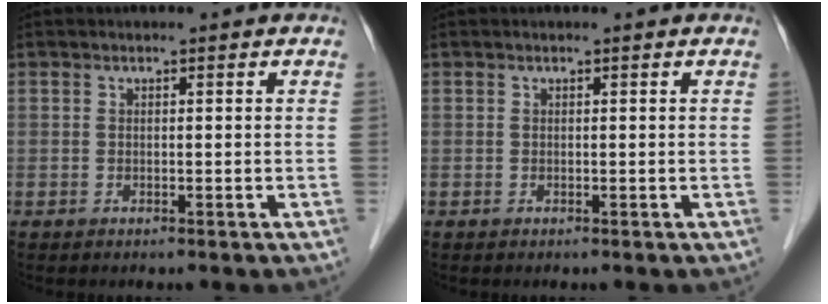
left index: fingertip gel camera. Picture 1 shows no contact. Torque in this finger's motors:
{"motor_torque": [0.02, 0.00, 0.01, -0.01]}